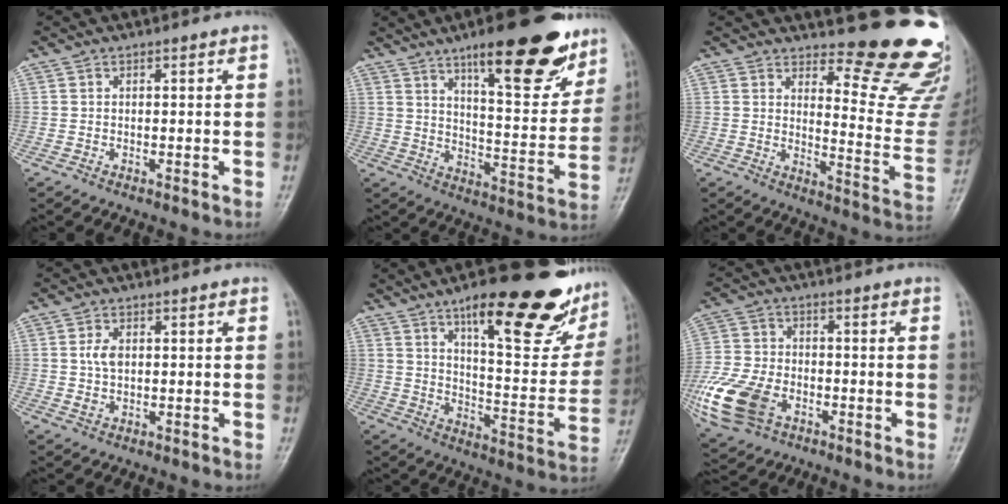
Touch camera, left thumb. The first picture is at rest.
{"total": 20.7, "force": [13.0, 6.1, 14.9], "torque": [-0.167, -0.065, 0.195]}
{"total": 17.2, "force": [14.9, 3.7, 7.8], "torque": [-0.057, -0.168, 0.180]}
{"total": 3.2, "force": [0.5, 2.1, 2.4], "torque": [-0.041, -0.001, 0.009]}
{"total": 25.3, "force": [15.8, 7.5, 18.3], "torque": [-0.208, -0.067, 0.233]}
{"total": 15.4, "force": [-5.6, 10.3, 10.0], "torque": [-0.223, 0.000, -0.104]}